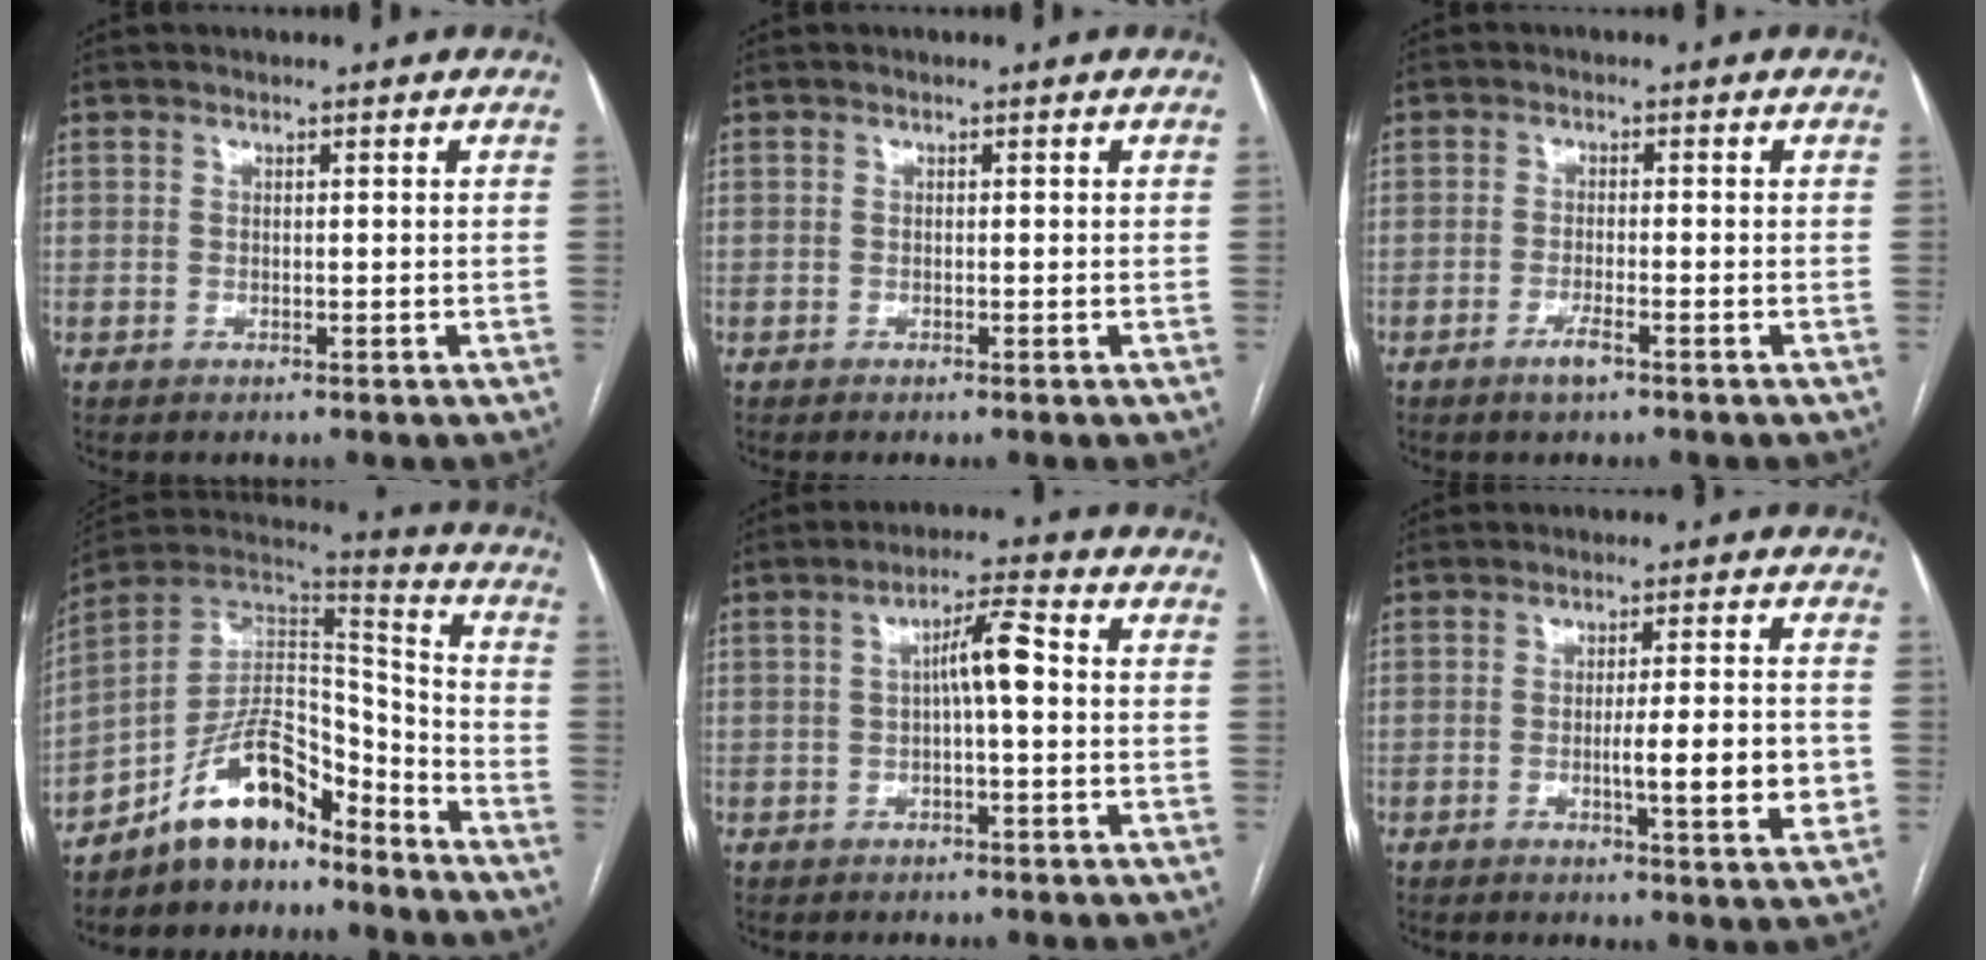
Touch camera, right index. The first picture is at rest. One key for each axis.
{"total": 0.0}
{"total": 2.6, "fx": -1.7, "fy": 0.2, "fz": 2.0, "tx": -0.040, "ty": -0.003, "tz": -0.031}
{"total": 13.4, "fx": -10.2, "fy": 5.2, "fz": 6.9, "tx": -0.110, "ty": 0.047, "tz": -0.181}
{"total": 5.5, "fx": 0.1, "fy": 0.7, "fz": 5.5, "tx": -0.092, "ty": 0.016, "tz": 0.001}
{"total": 8.8, "fx": -1.6, "fy": 0.8, "fz": 8.6, "tx": -0.122, "ty": -0.004, "tz": -0.023}